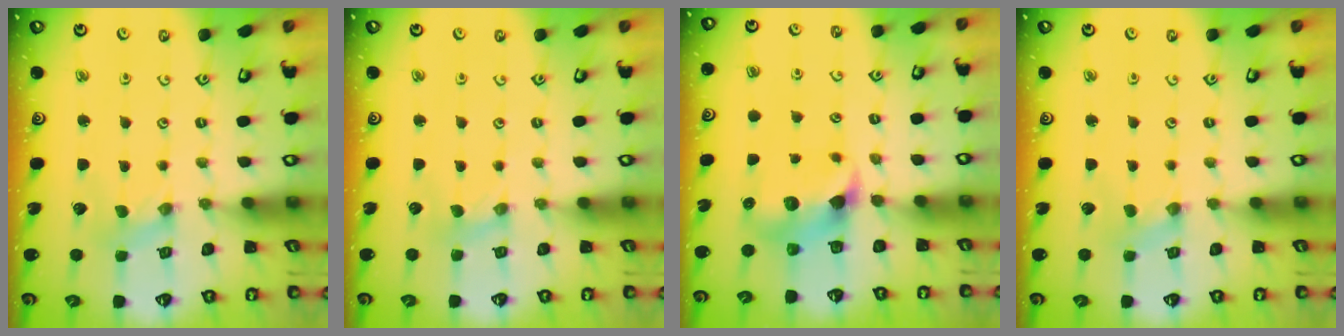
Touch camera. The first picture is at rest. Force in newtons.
{"total": 1.7, "press": 1.7, "slide": 0.3}
{"total": 7.4, "press": 7.4, "slide": 0.7}
{"total": 0.0}